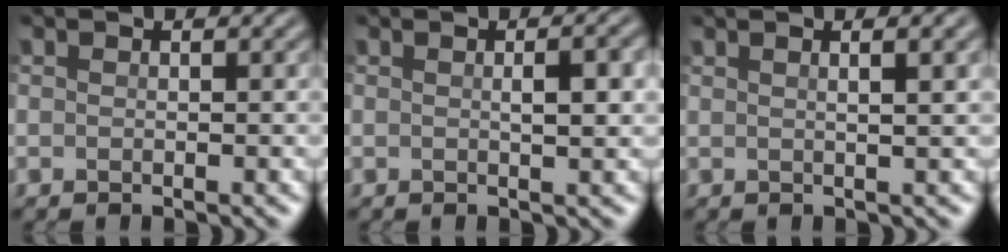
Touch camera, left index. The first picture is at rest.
{"total": 2.6, "force": [0.3, 0.6, 2.5], "torque": [-0.035, 0.004, 0.003]}
{"total": 5.7, "force": [2.5, 2.5, 4.5], "torque": [-0.029, 0.035, 0.002]}